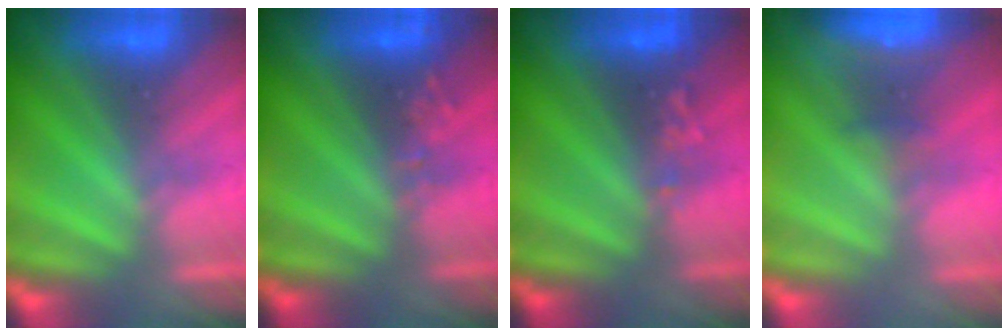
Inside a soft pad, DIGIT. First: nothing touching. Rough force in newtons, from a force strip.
{"total": 2.4}
{"total": 2.5}
{"total": 6.4}